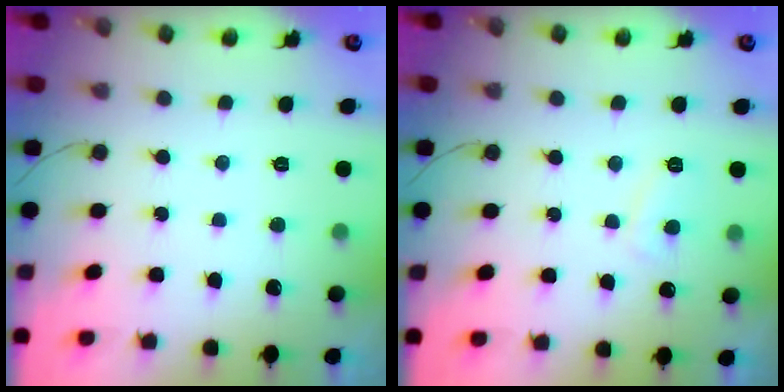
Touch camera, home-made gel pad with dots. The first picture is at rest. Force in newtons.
{"total": 2.9, "press": 2.9, "slide": 0.1}